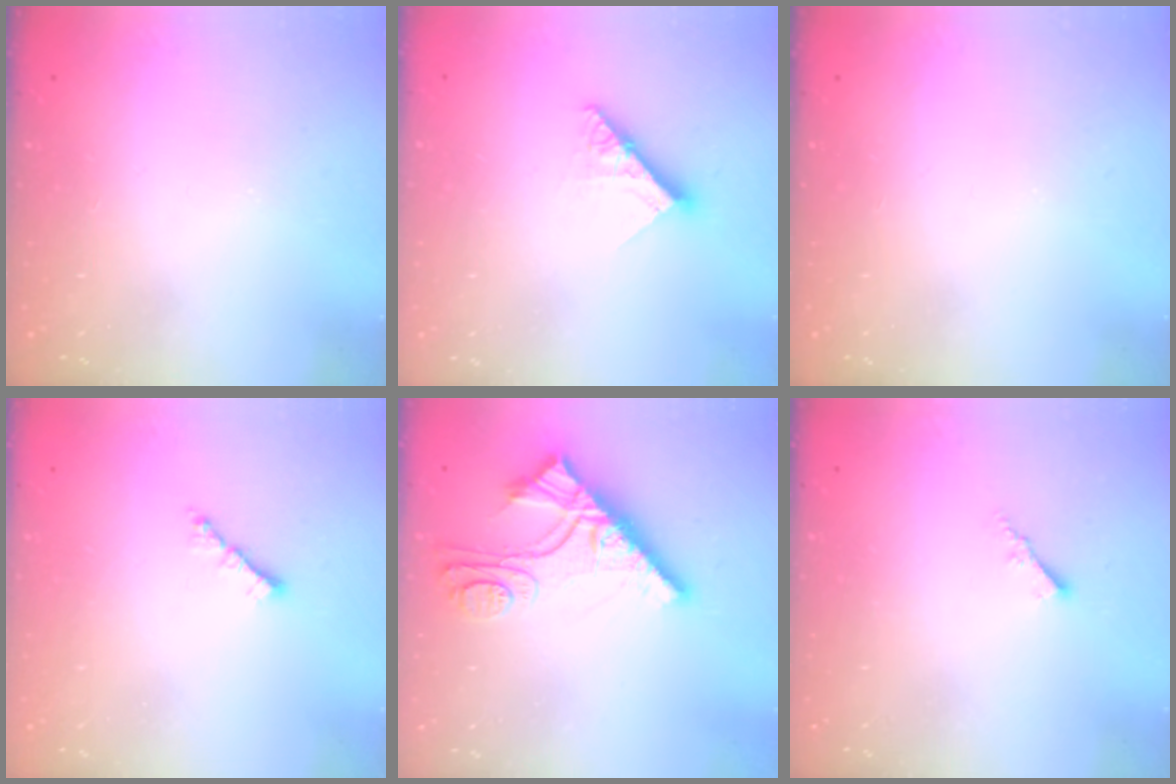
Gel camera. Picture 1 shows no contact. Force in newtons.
{"total": 10.0, "press": 9.9, "slide": 1.1}
{"total": 0.0}
{"total": 2.0, "press": 1.9, "slide": 0.5}
{"total": 12.5, "press": 12.5, "slide": 0.7}
{"total": 1.7, "press": 1.6, "slide": 0.5}